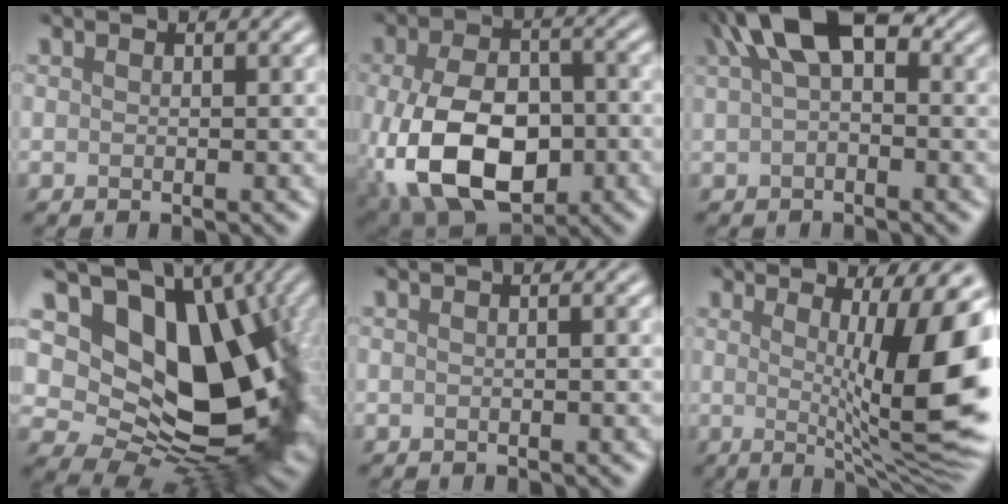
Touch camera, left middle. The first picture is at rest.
{"total": 12.6, "force": [-3.8, 7.2, 9.6], "torque": [-0.201, -0.019, -0.069]}
{"total": 7.1, "force": [2.9, 3.5, 5.5], "torque": [-0.084, 0.024, 0.038]}
{"total": 14.6, "force": [4.2, 9.1, 10.6], "torque": [-0.173, -0.008, 0.083]}
{"total": 1.8, "force": [0.5, 1.0, 1.4], "torque": [-0.003, 0.002, -0.015]}
{"total": 11.8, "force": [1.1, 2.4, 11.5], "torque": [-0.141, -0.009, 0.019]}